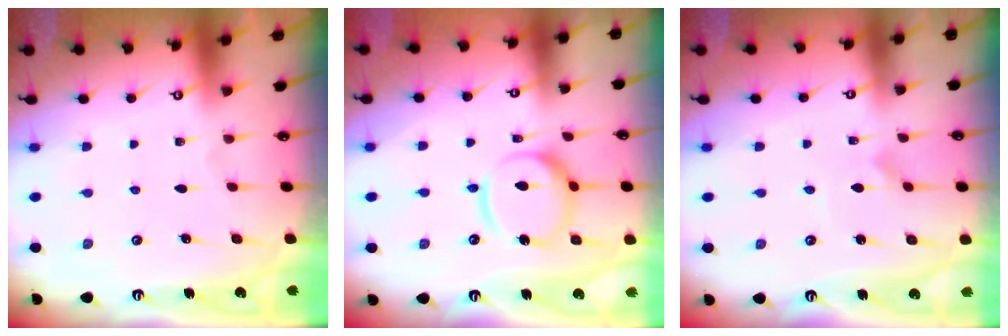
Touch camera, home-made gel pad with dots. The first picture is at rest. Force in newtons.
{"total": 15.3, "press": 15.2, "slide": 1.5}
{"total": 1.7, "press": 1.7, "slide": 0.1}